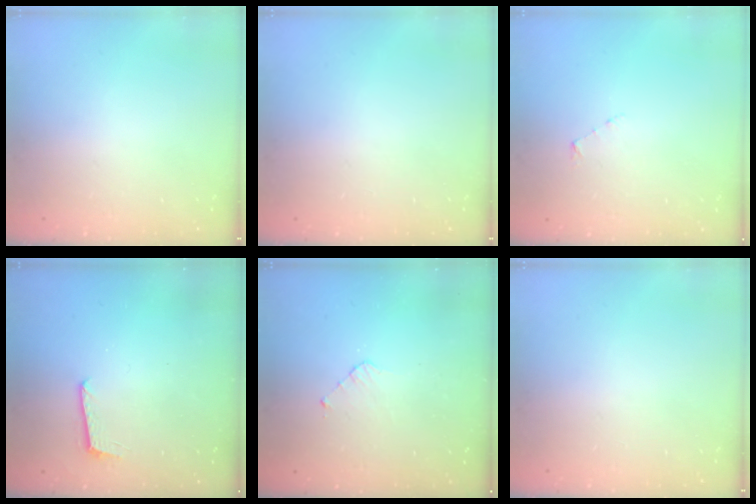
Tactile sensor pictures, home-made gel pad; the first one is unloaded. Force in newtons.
{"total": 0.0}
{"total": 2.5, "press": 2.5, "slide": 0.2}
{"total": 5.8, "press": 5.7, "slide": 0.5}
{"total": 3.6, "press": 3.5, "slide": 0.3}
{"total": 0.0}